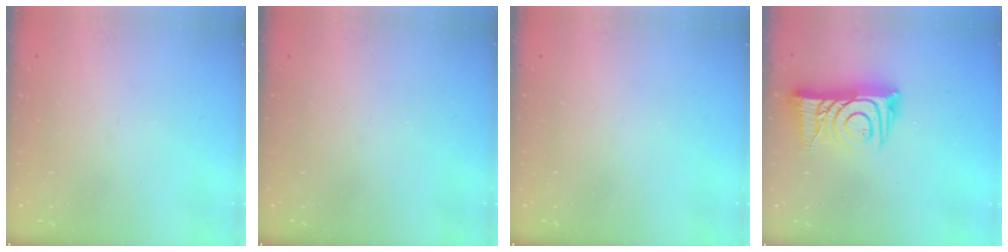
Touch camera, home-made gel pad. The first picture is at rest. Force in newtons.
{"total": 0.0}
{"total": 0.0}
{"total": 14.1, "press": 14.1, "slide": 1.1}